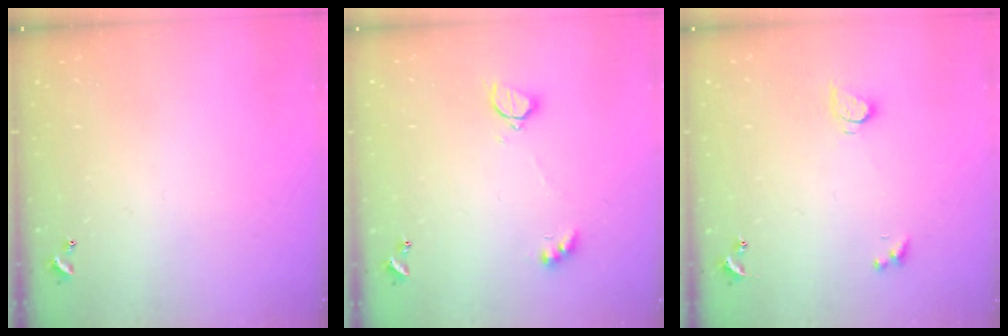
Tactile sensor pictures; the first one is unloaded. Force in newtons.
{"total": 2.1, "press": 2.0, "slide": 0.5}
{"total": 2.4, "press": 2.3, "slide": 0.4}